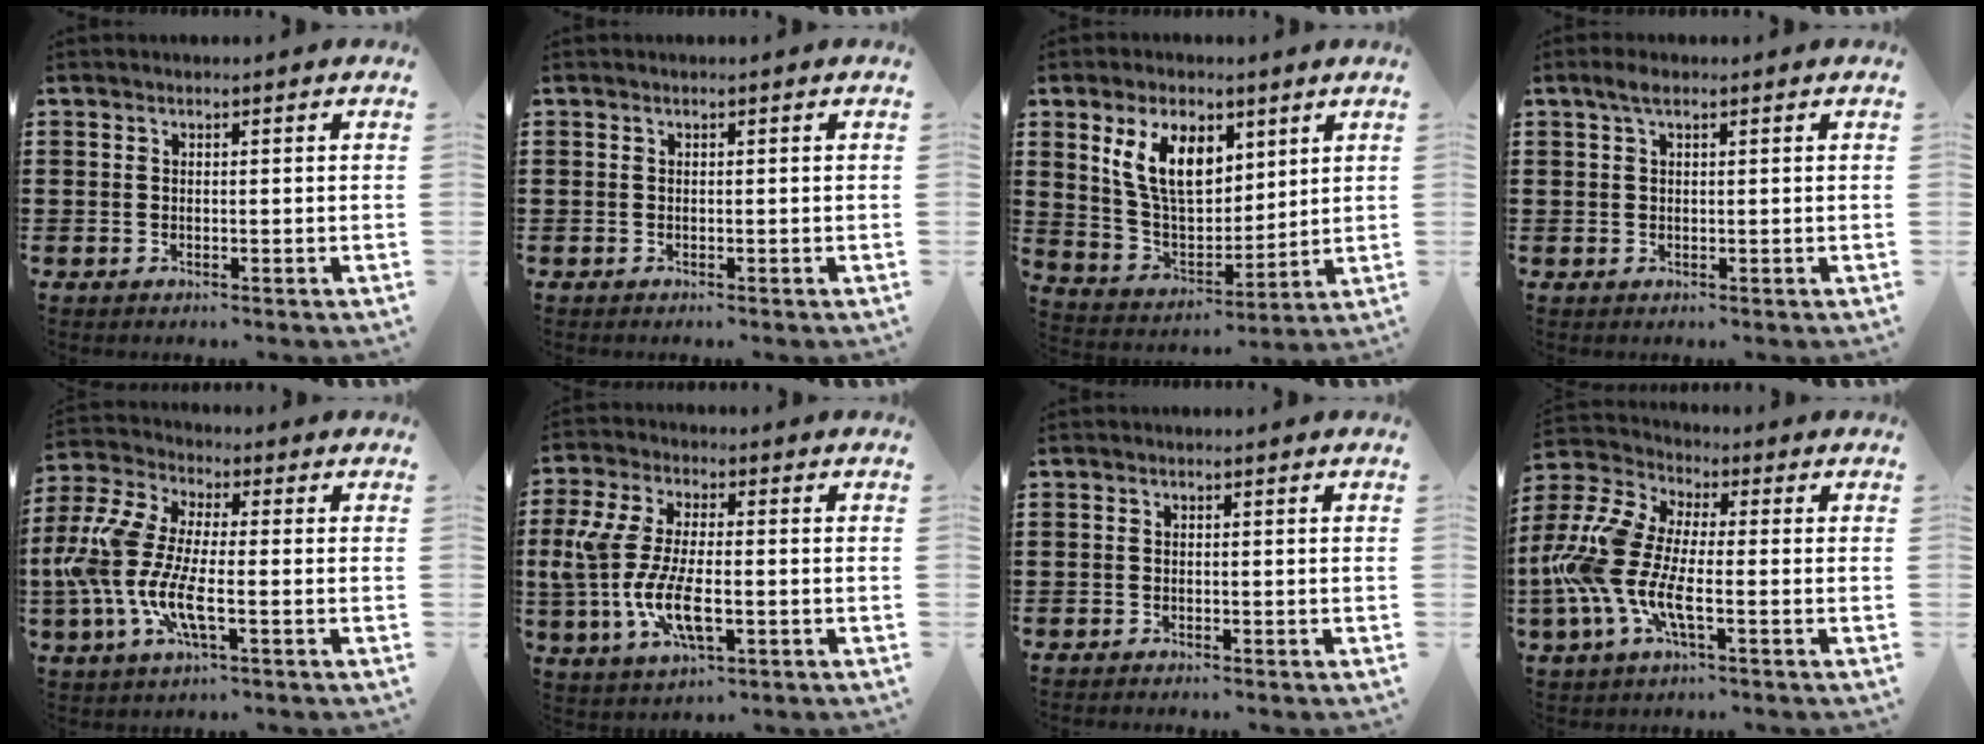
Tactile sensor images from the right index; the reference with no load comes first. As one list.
[{"total": 0.0}, {"total": 9.9, "force": [4.6, 5.6, 6.7], "torque": [-0.162, 0.009, 0.084]}, {"total": 1.9, "force": [0.9, 0.8, 1.5], "torque": [-0.034, 0.005, 0.015]}, {"total": 10.0, "force": [-3.0, 4.0, 8.7], "torque": [-0.228, -0.015, -0.067]}, {"total": 10.4, "force": [-2.1, 4.6, 9.1], "torque": [-0.228, -0.017, -0.048]}, {"total": 0.6, "force": [-0.6, 0.2, 0.0], "torque": [-0.001, 0.000, -0.012]}, {"total": 10.4, "force": [-2.7, 4.5, 8.9], "torque": [-0.240, -0.017, -0.061]}]